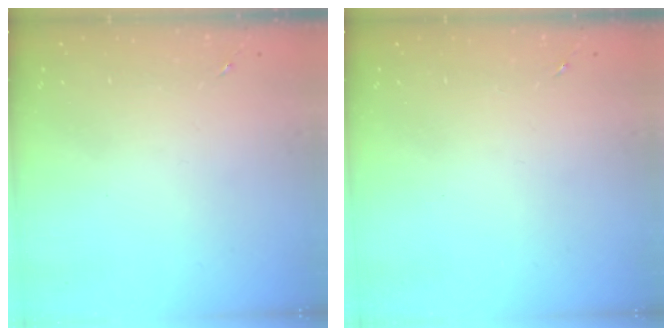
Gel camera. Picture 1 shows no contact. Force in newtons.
{"total": 0.0}